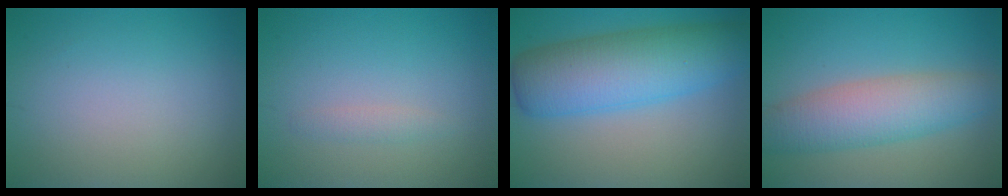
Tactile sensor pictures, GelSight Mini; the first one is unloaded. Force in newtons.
{"total": 0.9, "press": 0.9, "slide": 0.1}
{"total": 8.9, "press": 8.9, "slide": 0.2}
{"total": 6.0, "press": 6.0, "slide": 0.1}